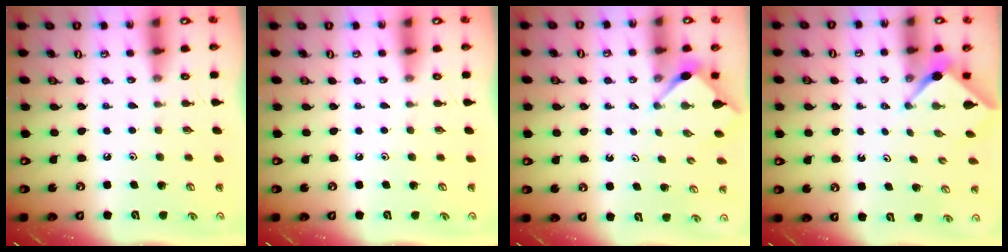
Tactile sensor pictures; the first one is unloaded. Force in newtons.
{"total": 0.0}
{"total": 2.8, "press": 2.8, "slide": 0.3}
{"total": 2.5, "press": 2.5, "slide": 0.2}